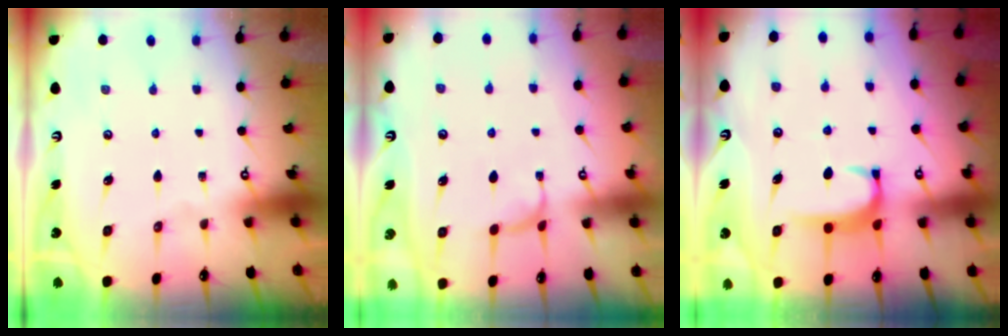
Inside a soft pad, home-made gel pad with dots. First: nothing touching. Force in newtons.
{"total": 1.4, "press": 1.3, "slide": 0.5}
{"total": 1.7, "press": 1.6, "slide": 0.6}